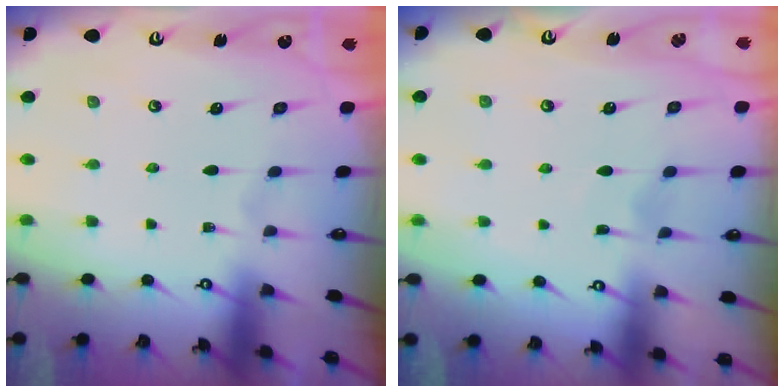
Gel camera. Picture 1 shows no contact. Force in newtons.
{"total": 4.2, "press": 4.2, "slide": 0.5}